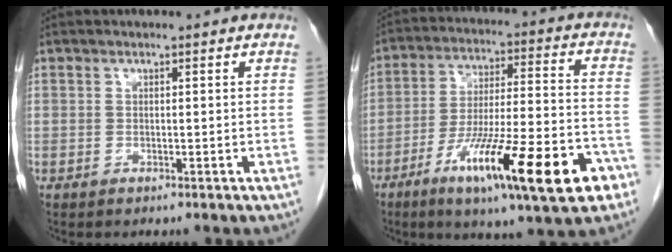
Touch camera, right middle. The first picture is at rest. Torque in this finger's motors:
{"motor_torque": [1.14, -0.99, 0.48, 0.21]}